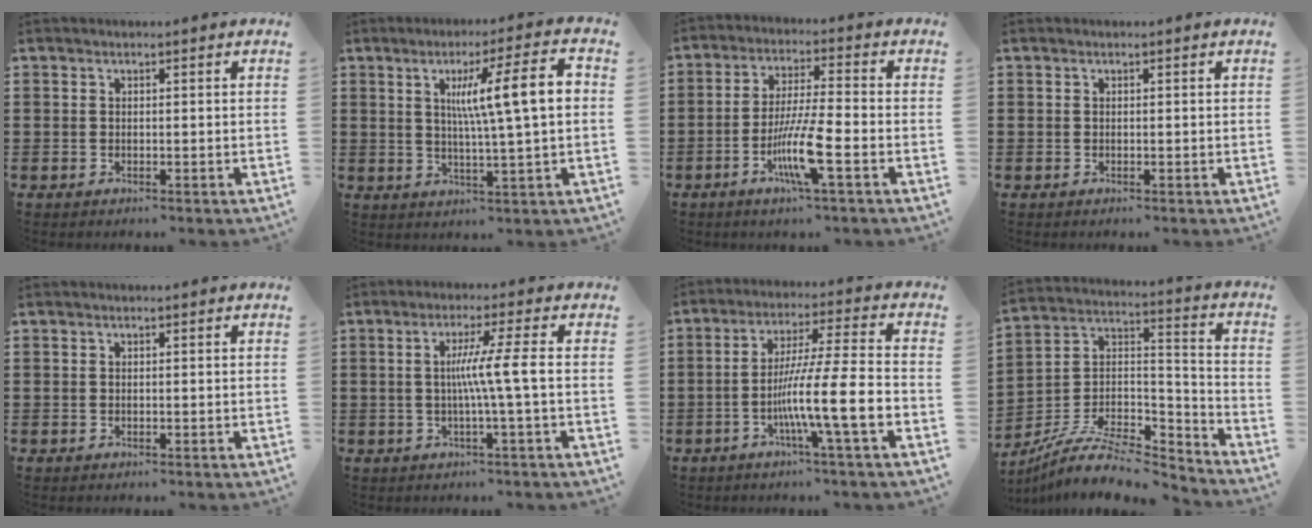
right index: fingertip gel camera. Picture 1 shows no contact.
{"total": 11.0, "force": [1.9, 0.7, 10.8], "torque": [-0.184, -0.003, 0.023]}
{"total": 9.2, "force": [-3.6, 0.9, 8.4], "torque": [-0.168, -0.015, -0.071]}
{"total": 0.0}
{"total": 0.0}
{"total": 6.2, "force": [-0.6, -1.0, 6.1], "torque": [-0.111, -0.009, -0.018]}
{"total": 11.4, "force": [-3.9, 0.5, 10.7], "torque": [-0.192, -0.005, -0.074]}
{"total": 10.2, "force": [-8.2, 3.6, 4.9], "torque": [-0.097, 0.013, -0.163]}